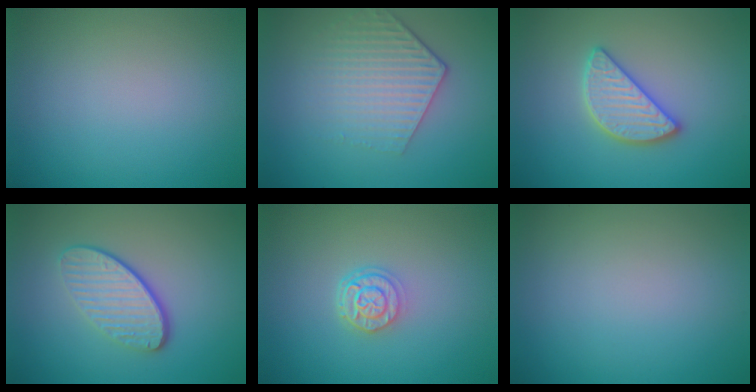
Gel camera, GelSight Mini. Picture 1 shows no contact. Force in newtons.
{"total": 4.2, "press": 3.2, "slide": 2.7}
{"total": 3.3, "press": 3.3, "slide": 0.3}
{"total": 4.1, "press": 3.1, "slide": 2.7}
{"total": 2.5, "press": 2.0, "slide": 1.5}
{"total": 0.0}